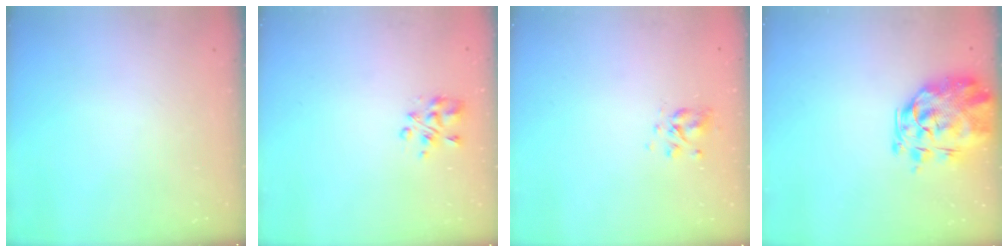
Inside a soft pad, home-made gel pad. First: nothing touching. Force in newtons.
{"total": 4.4, "press": 4.4, "slide": 0.6}
{"total": 3.7, "press": 3.3, "slide": 1.6}
{"total": 4.9, "press": 4.5, "slide": 1.9}